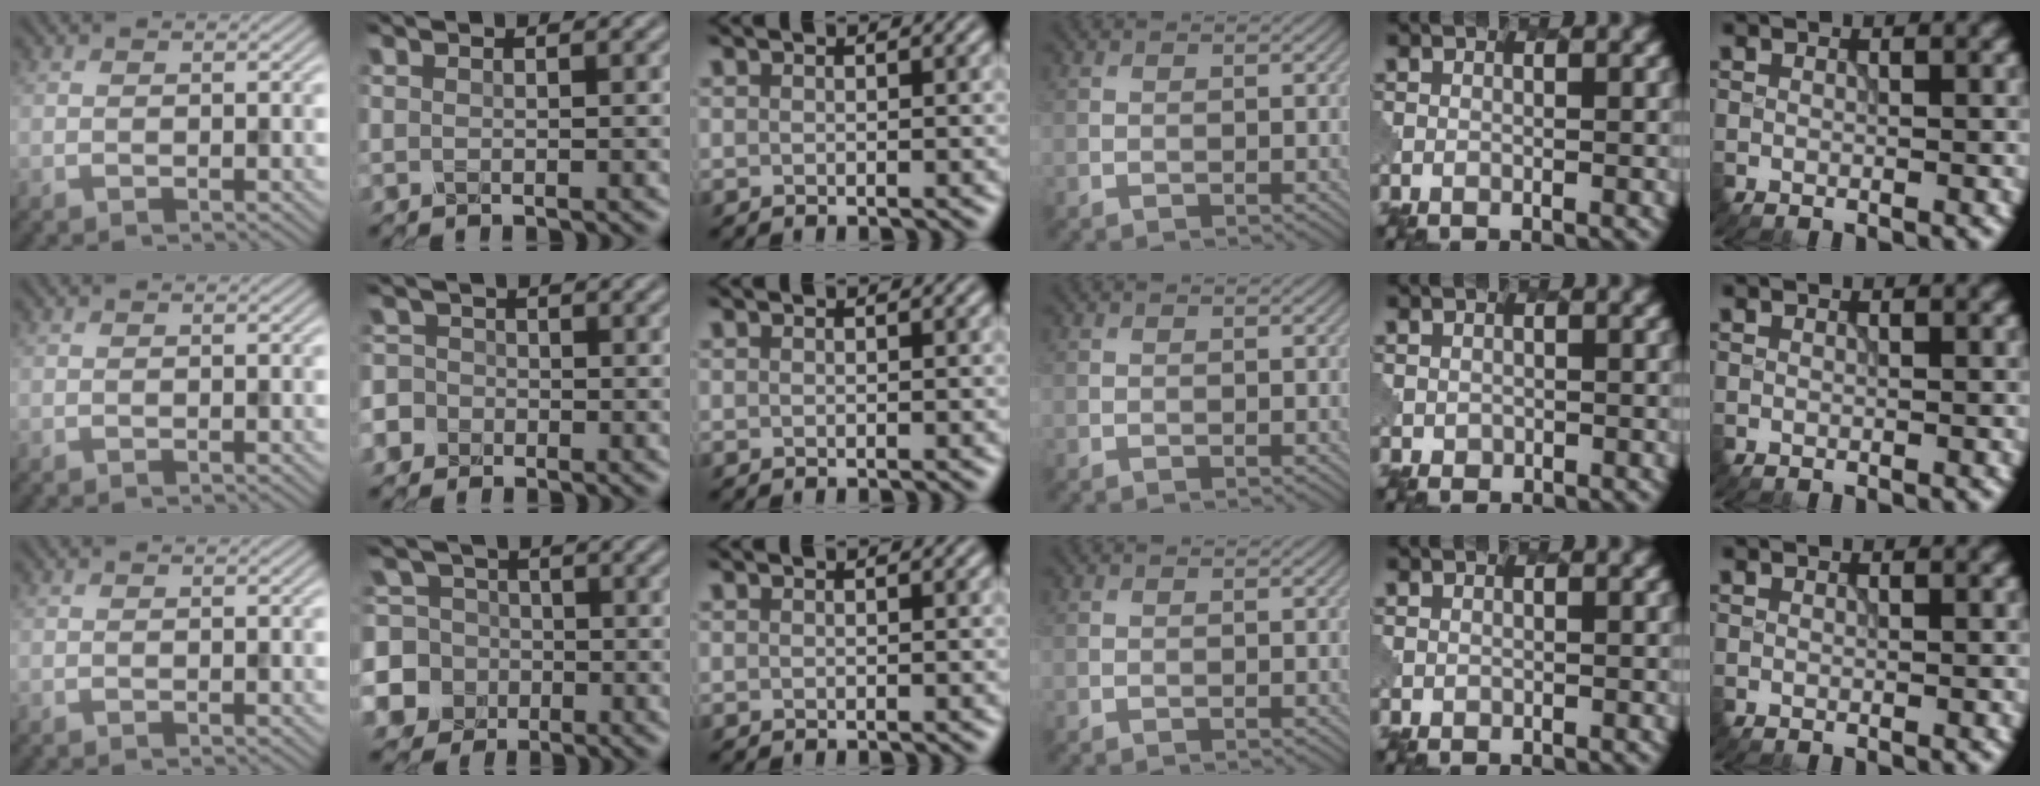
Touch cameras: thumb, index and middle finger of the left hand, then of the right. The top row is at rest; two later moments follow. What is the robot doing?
{"motion": "extract", "object": "pen bag"}